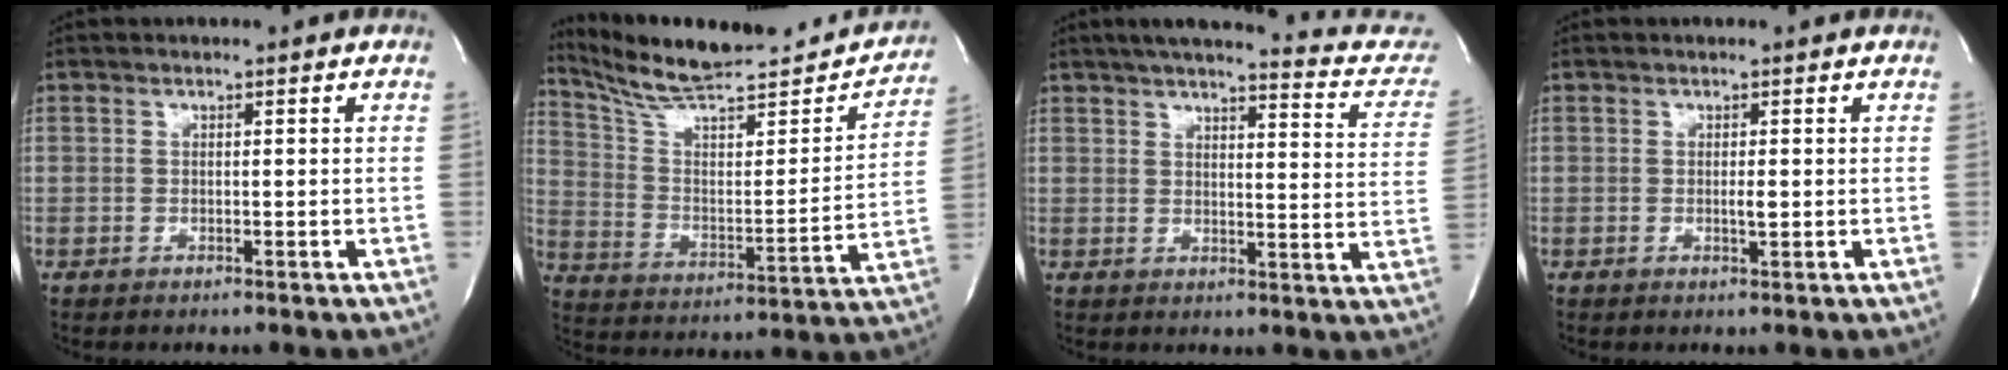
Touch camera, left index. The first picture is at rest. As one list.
[{"total": 24.2, "force": [21.8, 3.6, 9.9], "torque": [-0.152, -0.036, 0.316]}, {"total": 18.0, "force": [15.2, 3.0, 9.2], "torque": [-0.114, -0.016, 0.168]}, {"total": 1.2, "force": [-0.8, 0.0, 0.9], "torque": [-0.019, -0.008, -0.013]}]